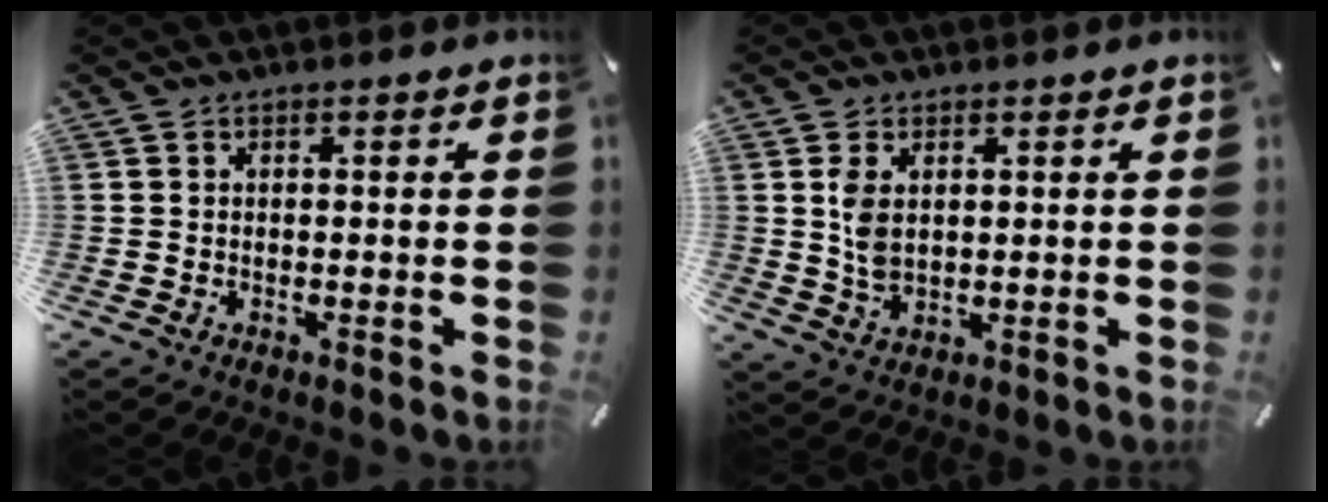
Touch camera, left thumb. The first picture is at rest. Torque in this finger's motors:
{"motor_torque": [1.24, 1.09, 0.72, -0.59, 0.05]}